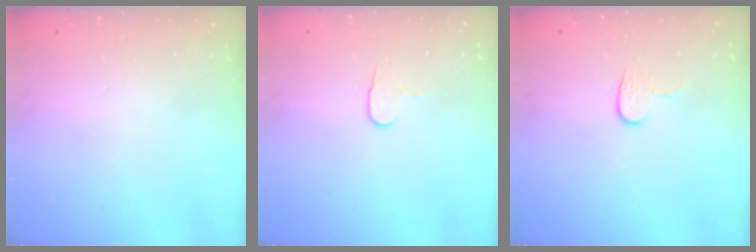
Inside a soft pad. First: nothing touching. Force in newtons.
{"total": 5.4, "press": 5.4, "slide": 0.5}
{"total": 3.8, "press": 3.8, "slide": 0.4}